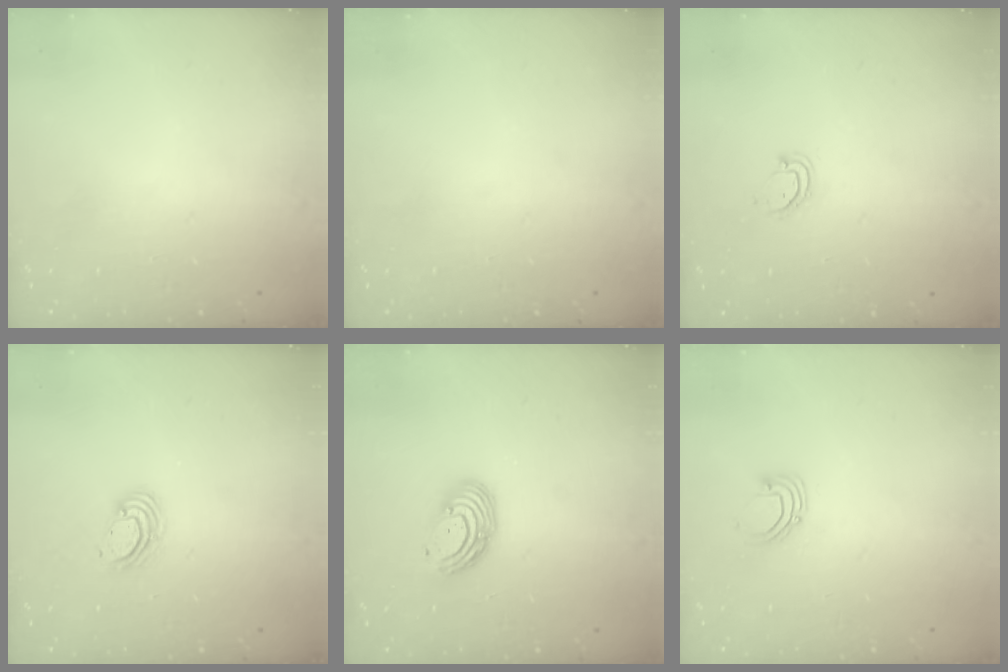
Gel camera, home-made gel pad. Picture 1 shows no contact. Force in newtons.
{"total": 0.0}
{"total": 3.0, "press": 3.0, "slide": 0.2}
{"total": 3.6, "press": 3.6, "slide": 0.3}
{"total": 8.1, "press": 8.0, "slide": 1.5}
{"total": 3.8, "press": 3.8, "slide": 0.3}